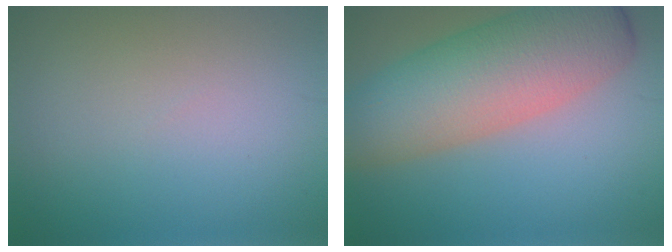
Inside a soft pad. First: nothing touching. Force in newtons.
{"total": 10.1, "press": 10.1, "slide": 0.3}